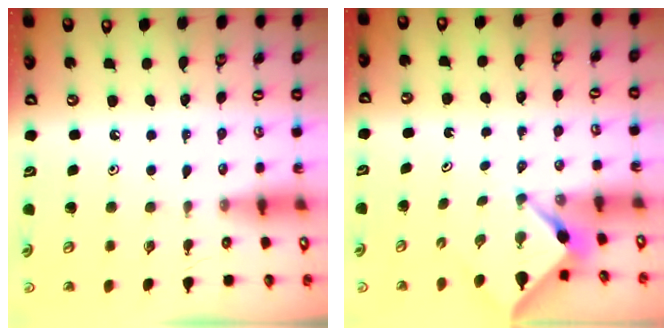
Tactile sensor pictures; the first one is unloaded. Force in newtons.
{"total": 3.1, "press": 3.1, "slide": 0.4}